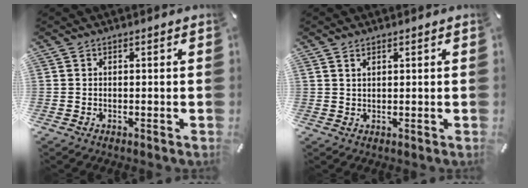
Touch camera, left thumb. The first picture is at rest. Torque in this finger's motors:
{"motor_torque": [-0.21, -0.60, -0.07, 0.35, 0.01]}